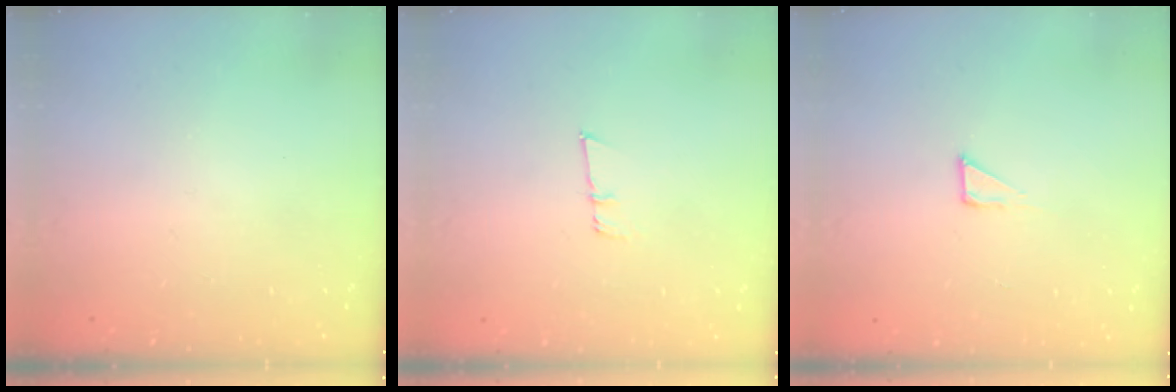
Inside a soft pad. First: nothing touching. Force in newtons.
{"total": 6.0, "press": 5.6, "slide": 2.1}
{"total": 2.3, "press": 2.3, "slide": 0.1}